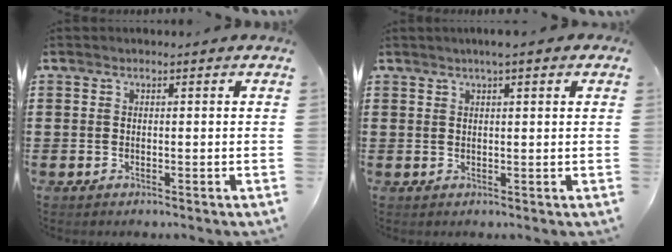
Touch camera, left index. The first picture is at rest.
{"total": 2.3, "force": [1.5, 0.0, 1.8], "torque": [-0.037, 0.002, 0.026]}